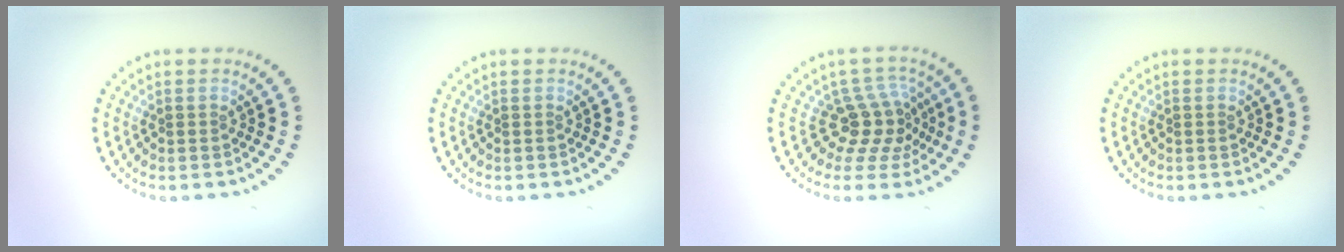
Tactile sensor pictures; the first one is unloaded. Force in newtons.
{"total": 0.0}
{"total": 3.6, "press": 2.6, "slide": 2.5}
{"total": 0.0}